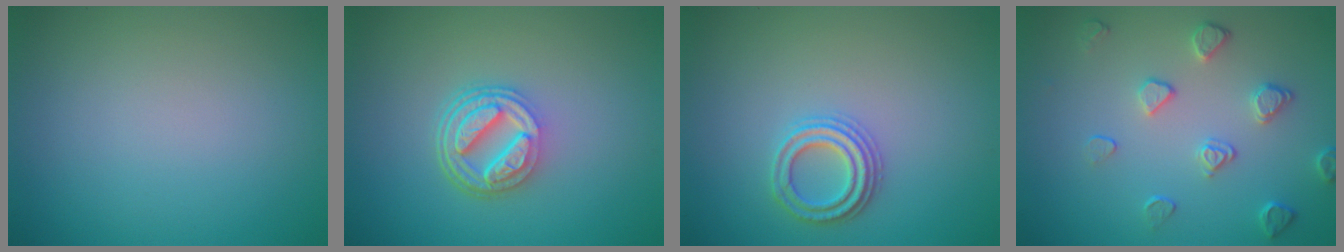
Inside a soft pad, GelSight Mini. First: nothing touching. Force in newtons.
{"total": 5.2, "press": 3.9, "slide": 3.5}
{"total": 2.5, "press": 2.4, "slide": 0.4}
{"total": 2.4, "press": 1.9, "slide": 1.4}